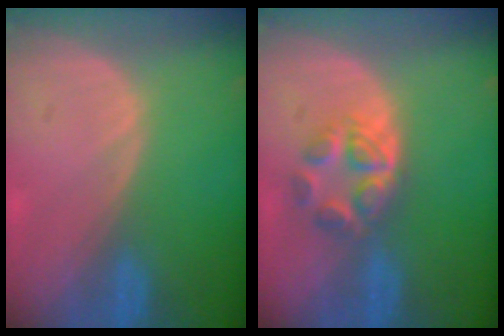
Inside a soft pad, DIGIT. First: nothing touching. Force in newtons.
{"total": 5.2, "press": 5.0, "slide": 1.4}